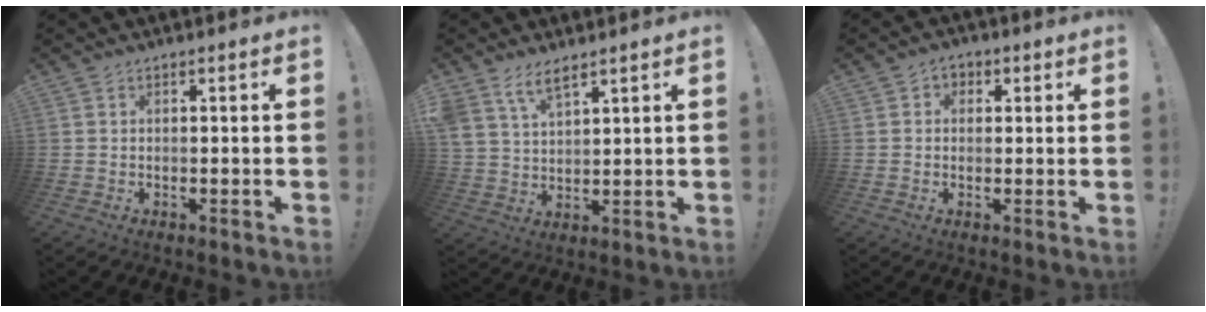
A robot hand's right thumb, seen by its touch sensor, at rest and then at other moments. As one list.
[{"total": 7.3, "force": [5.5, 3.1, 3.7], "torque": [-0.082, -0.018, 0.107]}, {"total": 3.0, "force": [0.0, 2.6, 1.4], "torque": [-0.013, 0.006, -0.002]}]